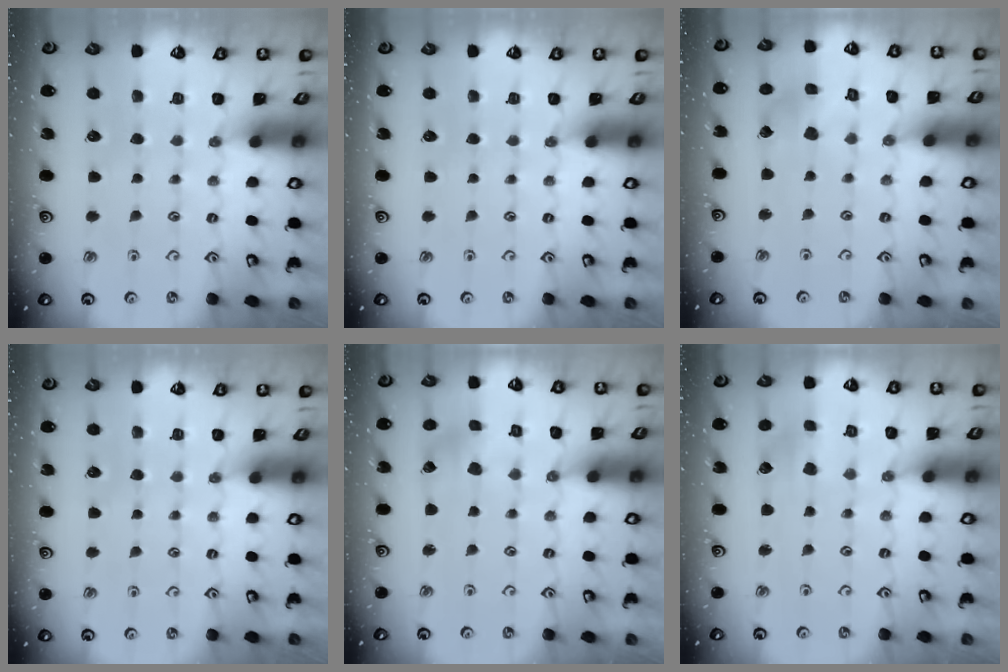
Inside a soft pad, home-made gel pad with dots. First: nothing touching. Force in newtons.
{"total": 0.0}
{"total": 4.7, "press": 4.7, "slide": 0.5}
{"total": 0.0}
{"total": 2.5, "press": 2.5, "slide": 0.4}
{"total": 2.6, "press": 2.6, "slide": 0.3}